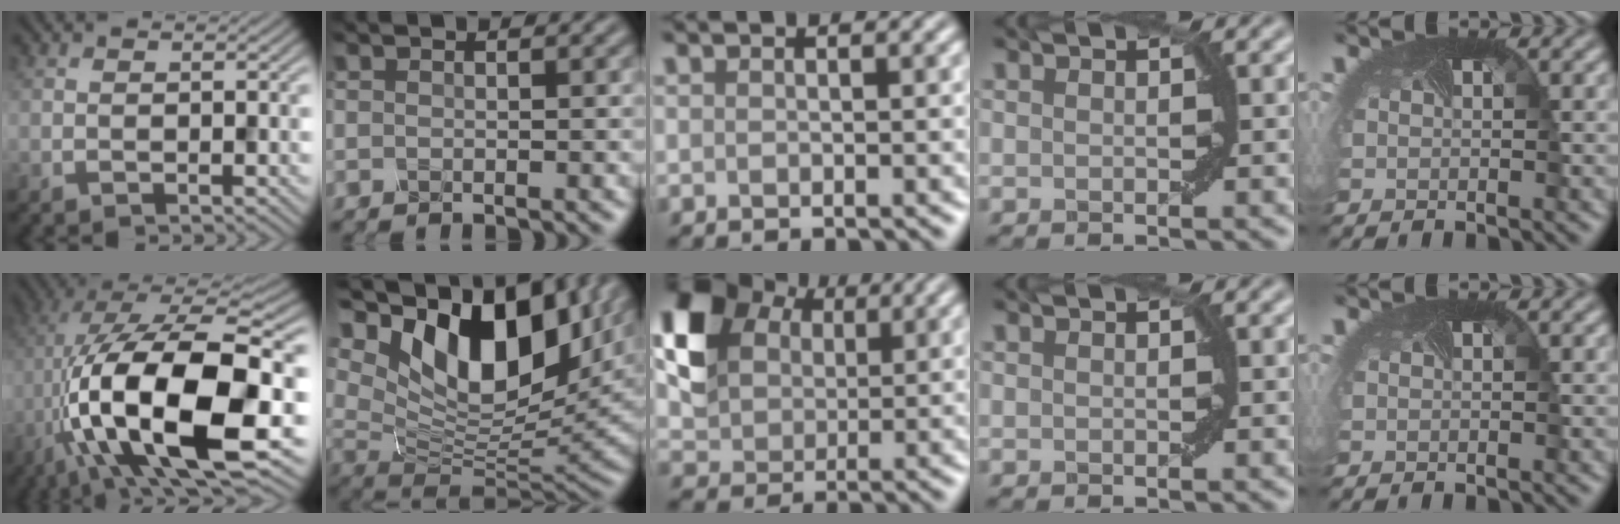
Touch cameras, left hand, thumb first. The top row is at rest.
{"thumb": {"total": 20.3, "force": [-4.2, 7.2, 18.5], "torque": [-0.340, -0.003, -0.068]}, "index": {"total": 15.5, "force": [5.8, 8.0, 12.0], "torque": [-0.213, 0.022, 0.095]}, "middle": {"total": 7.4, "force": [2.7, 5.7, 3.8], "torque": [-0.096, 0.006, 0.046]}}